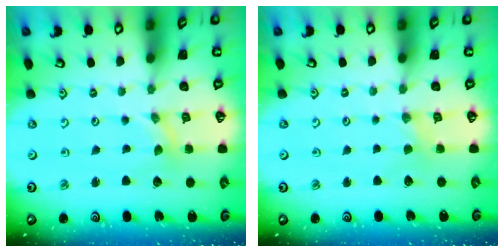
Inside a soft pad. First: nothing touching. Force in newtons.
{"total": 1.8, "press": 1.8, "slide": 0.4}